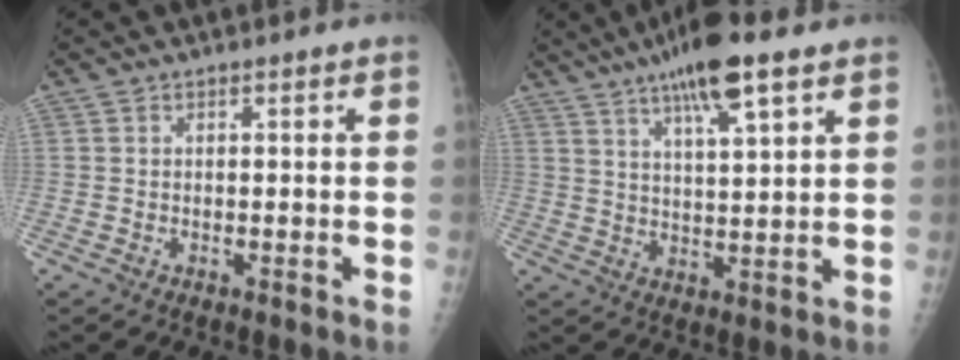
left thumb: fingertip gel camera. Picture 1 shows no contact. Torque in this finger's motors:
{"motor_torque": [1.13, -0.29, 0.94, -0.92, 0.08]}